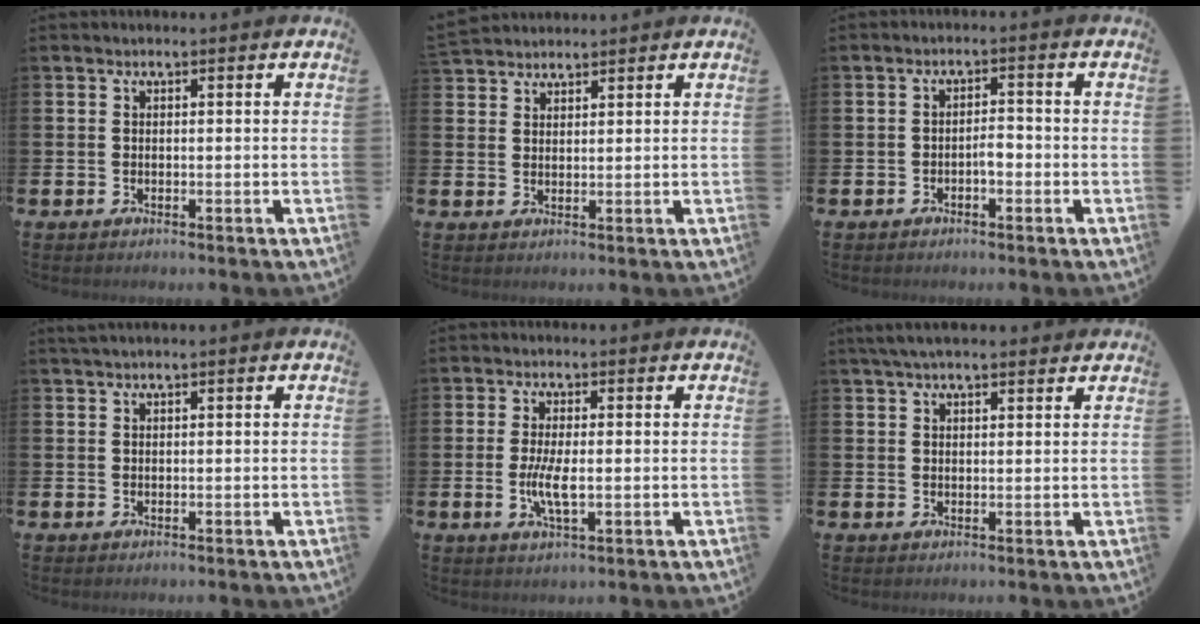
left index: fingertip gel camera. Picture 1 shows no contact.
{"total": 2.8, "force": [2.8, 0.6, -0.3], "torque": [0.004, -0.009, 0.052]}
{"total": 1.9, "force": [-0.8, 0.8, 1.5], "torque": [-0.036, 0.007, -0.016]}
{"total": 0.8, "force": [0.7, -0.1, 0.5], "torque": [-0.016, 0.006, 0.013]}
{"total": 4.2, "force": [-0.4, 1.4, 3.9], "torque": [-0.067, 0.003, -0.008]}
{"total": 3.5, "force": [2.9, 0.9, 1.7], "torque": [-0.034, -0.002, 0.053]}